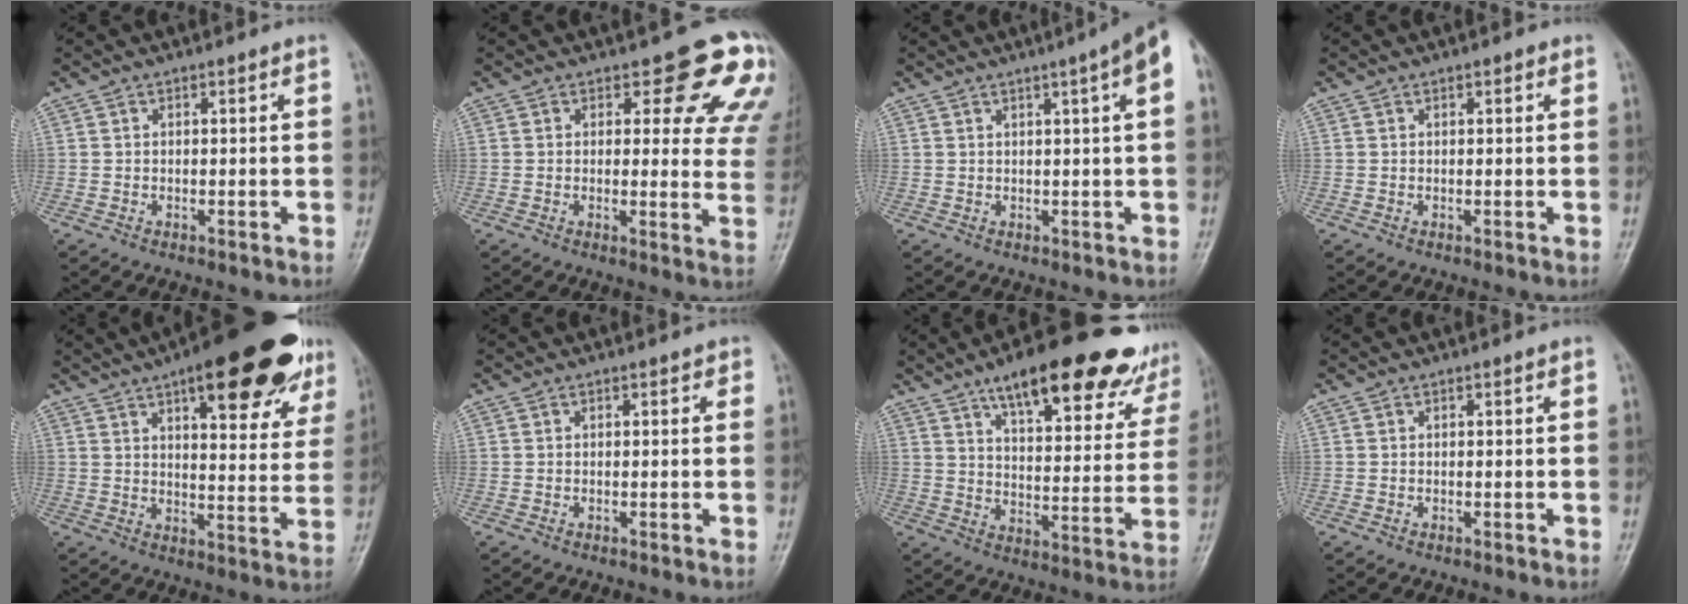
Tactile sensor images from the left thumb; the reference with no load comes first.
{"total": 12.2, "force": [8.5, 5.2, 7.0], "torque": [-0.018, -0.047, 0.072]}
{"total": 6.6, "force": [2.3, 0.0, 6.2], "torque": [-0.077, 0.012, 0.028]}
{"total": 0.8, "force": [0.4, 0.4, 0.6], "torque": [-0.002, 0.002, 0.003]}
{"total": 22.7, "force": [13.3, 7.7, 16.7], "torque": [-0.183, -0.030, 0.178]}
{"total": 0.5, "force": [0.2, 0.4, 0.3], "torque": [0.004, 0.002, -0.001]}
{"total": 23.8, "force": [16.4, 7.6, 15.5], "torque": [-0.170, -0.047, 0.225]}
{"total": 0.0}